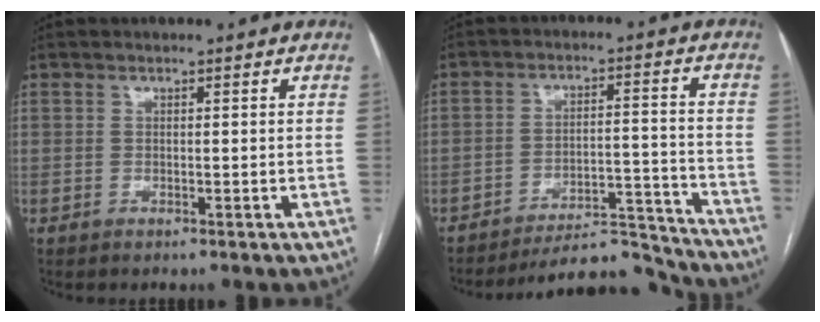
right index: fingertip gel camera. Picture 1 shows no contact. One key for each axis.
{"total": 10.6, "fx": -10.5, "fy": 1.4, "fz": 0.4, "tx": 0.011, "ty": 0.039, "tz": -0.157}